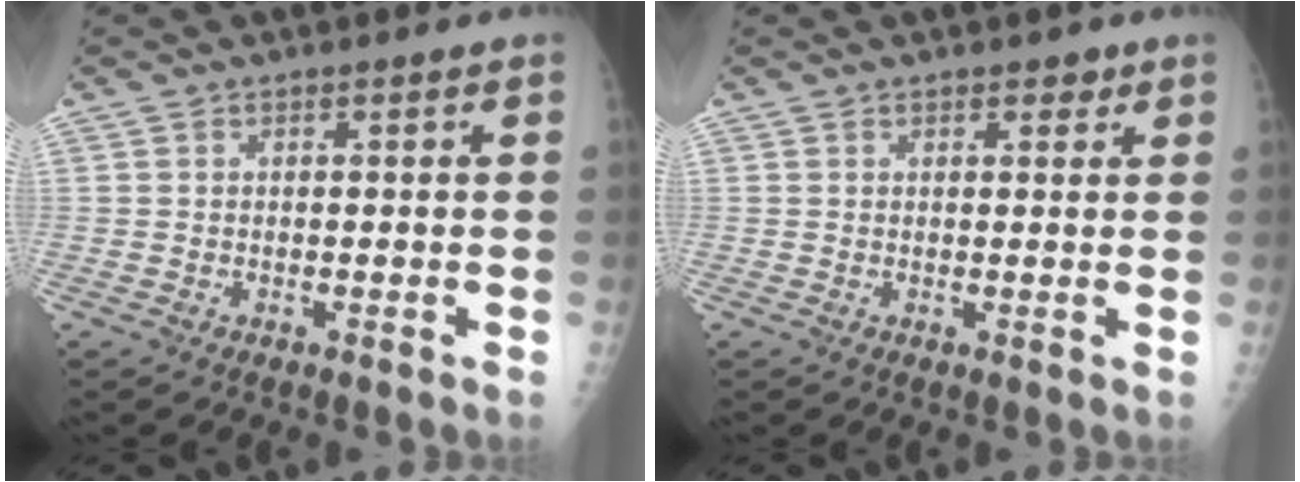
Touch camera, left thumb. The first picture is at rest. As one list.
[{"total": 2.1, "force": [1.4, 1.1, 1.1], "torque": [0.000, -0.006, 0.015]}]